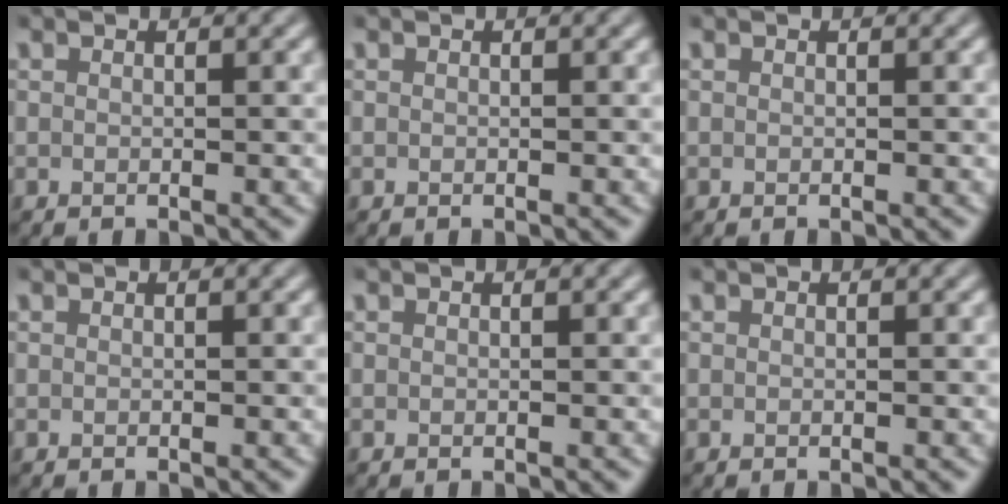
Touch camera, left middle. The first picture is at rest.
{"total": 0.0}
{"total": 0.0}
{"total": 0.0}
{"total": 0.0}
{"total": 0.0}